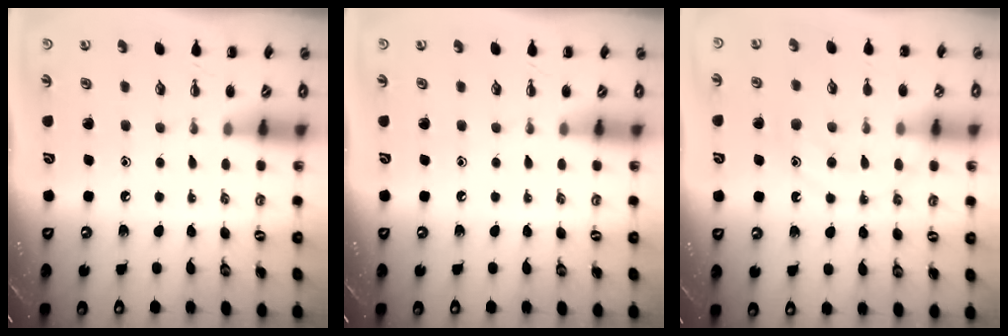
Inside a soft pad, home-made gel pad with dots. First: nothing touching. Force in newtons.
{"total": 0.0}
{"total": 11.8, "press": 11.8, "slide": 0.7}